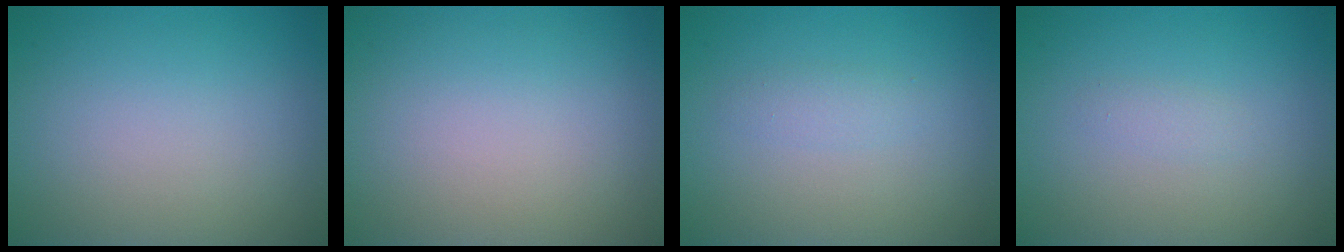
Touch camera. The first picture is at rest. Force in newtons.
{"total": 0.0}
{"total": 1.1, "press": 1.1, "slide": 0.1}
{"total": 0.8, "press": 0.8, "slide": 0.0}